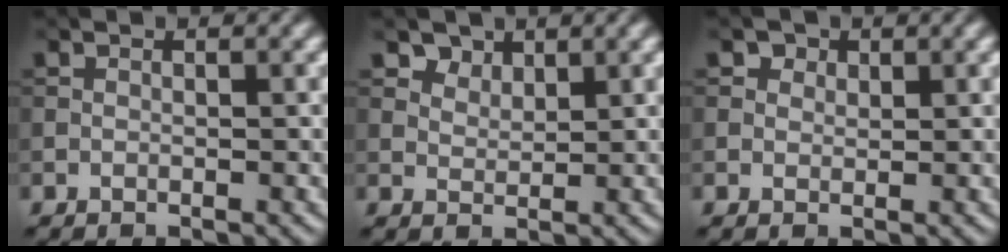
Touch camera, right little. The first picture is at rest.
{"total": 2.3, "force": [1.8, 1.3, 0.6], "torque": [-0.021, -0.018, 0.045]}
{"total": 1.9, "force": [1.2, 1.3, 0.6], "torque": [-0.011, -0.008, 0.016]}